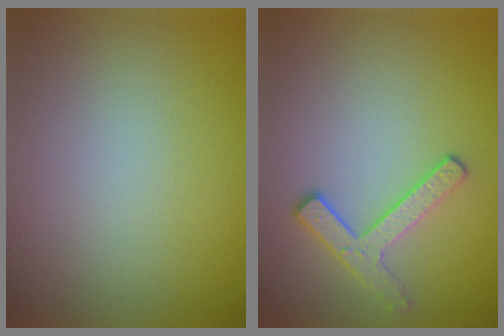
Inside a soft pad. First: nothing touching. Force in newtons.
{"total": 2.5, "press": 2.3, "slide": 0.9}